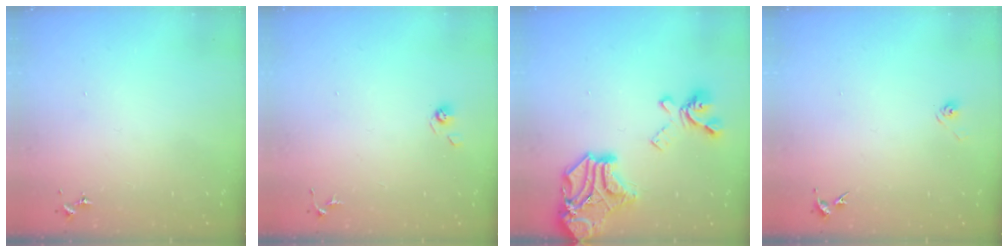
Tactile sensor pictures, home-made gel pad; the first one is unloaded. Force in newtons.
{"total": 4.3, "press": 3.8, "slide": 2.0}
{"total": 23.2, "press": 23.0, "slide": 2.9}
{"total": 3.0, "press": 2.6, "slide": 1.5}